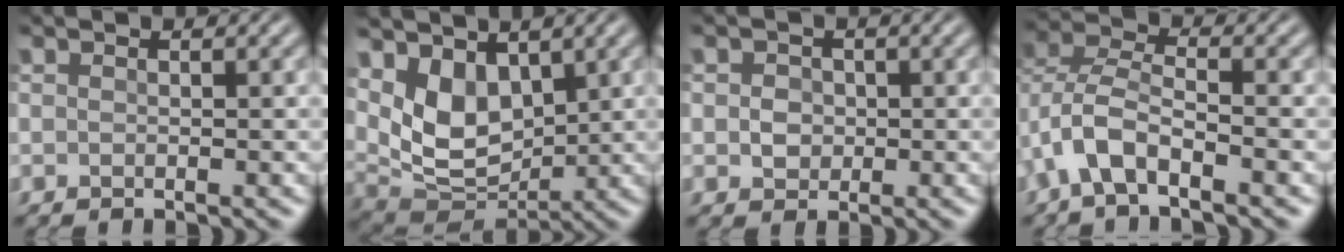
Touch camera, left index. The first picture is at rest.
{"total": 6.1, "force": [2.4, 3.9, 4.0], "torque": [-0.084, -0.013, 0.046]}
{"total": 2.0, "force": [0.3, 1.8, 0.8], "torque": [-0.006, 0.007, -0.001]}
{"total": 4.9, "force": [-2.3, 2.3, 3.7], "torque": [-0.078, 0.008, -0.055]}